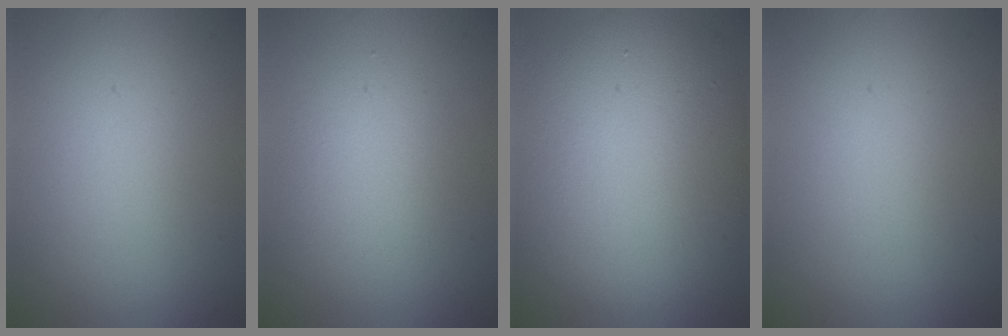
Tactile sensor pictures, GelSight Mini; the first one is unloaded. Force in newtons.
{"total": 2.4, "press": 2.4, "slide": 0.0}
{"total": 11.4, "press": 11.4, "slide": 0.8}
{"total": 0.0}